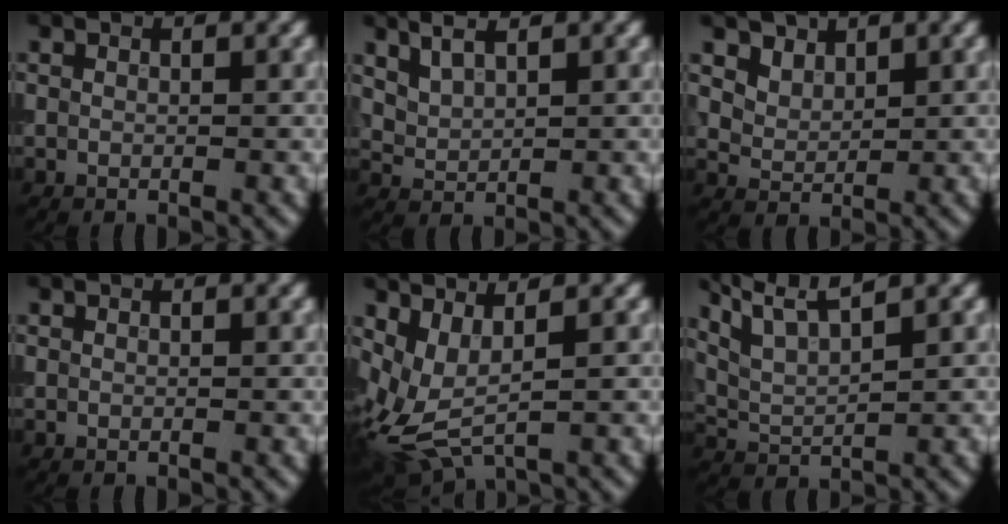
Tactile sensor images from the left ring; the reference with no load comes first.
{"total": 2.5, "force": [2.0, 0.9, 1.3], "torque": [-0.029, 0.012, 0.039]}
{"total": 3.1, "force": [2.3, 1.8, 1.0], "torque": [-0.037, -0.014, 0.062]}
{"total": 0.0}
{"total": 5.1, "force": [0.1, 2.3, 4.6], "torque": [-0.123, -0.009, 0.009]}
{"total": 6.2, "force": [4.7, 1.5, 3.8], "torque": [-0.073, 0.028, 0.064]}